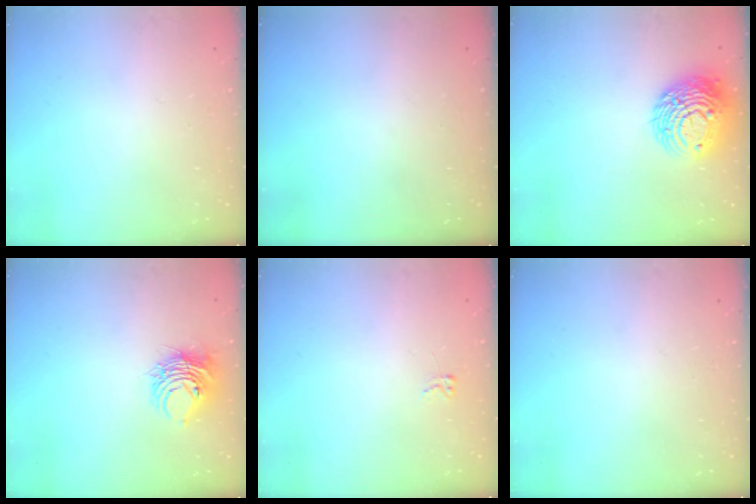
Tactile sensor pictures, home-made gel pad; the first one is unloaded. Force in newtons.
{"total": 0.0}
{"total": 12.8, "press": 12.8, "slide": 1.1}
{"total": 8.2, "press": 8.2, "slide": 1.0}
{"total": 2.6, "press": 2.6, "slide": 0.4}
{"total": 0.0}